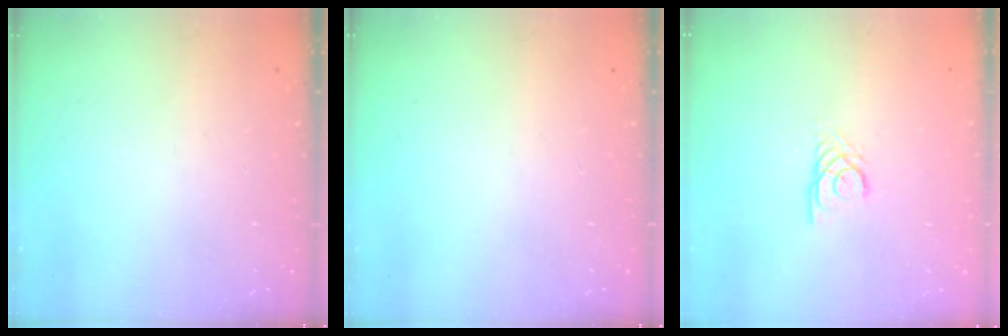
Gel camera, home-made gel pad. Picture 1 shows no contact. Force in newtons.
{"total": 0.0}
{"total": 2.4, "press": 2.4, "slide": 0.2}